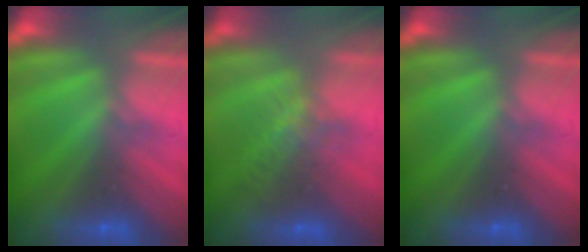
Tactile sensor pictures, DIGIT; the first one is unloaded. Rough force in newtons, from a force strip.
{"total": 4.0}
{"total": 0.0}